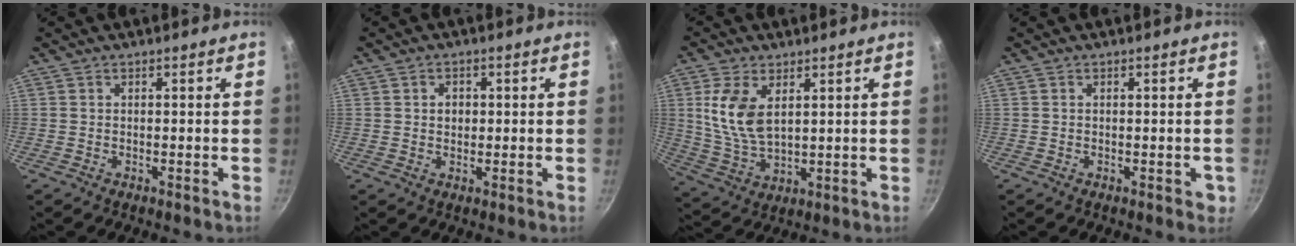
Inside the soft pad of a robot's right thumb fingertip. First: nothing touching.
{"total": 2.5, "force": [0.4, 2.0, 1.4], "torque": [-0.011, 0.000, 0.004]}
{"total": 10.5, "force": [3.1, 5.8, 8.1], "torque": [-0.159, -0.021, 0.071]}
{"total": 1.9, "force": [-0.3, 1.2, 1.5], "torque": [-0.011, 0.001, -0.002]}